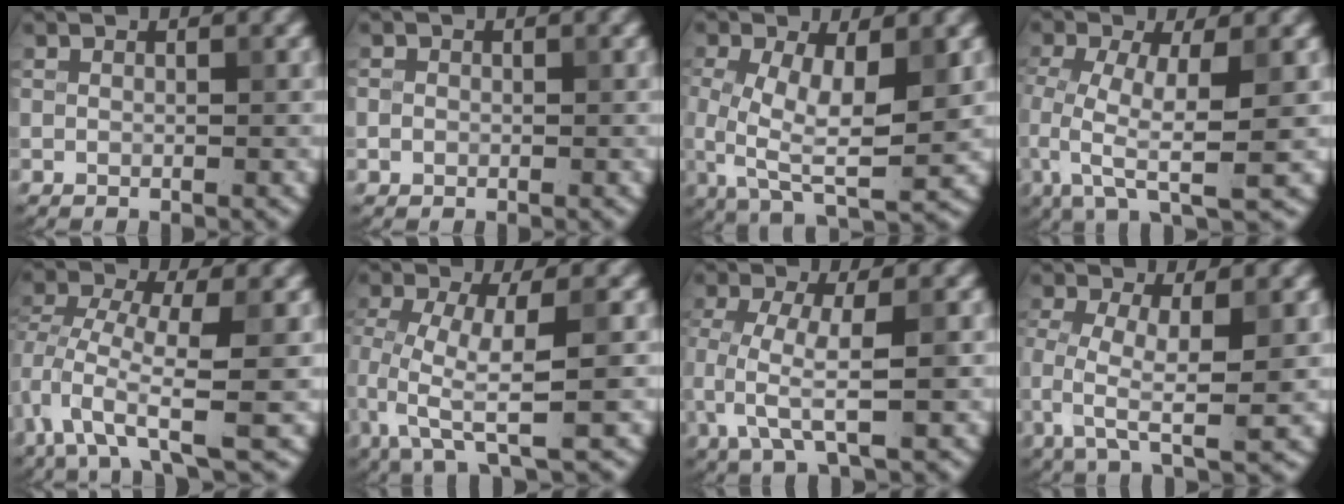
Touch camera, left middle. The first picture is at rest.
{"total": 0.7, "force": [-0.1, 0.7, 0.1], "torque": [0.005, -0.004, -0.004]}
{"total": 7.7, "force": [0.1, 3.3, 7.0], "torque": [-0.138, -0.003, -0.001]}
{"total": 6.8, "force": [-1.0, 2.3, 6.3], "torque": [-0.132, -0.008, -0.022]}
{"total": 5.6, "force": [-1.6, 2.1, 4.9], "torque": [-0.092, 0.003, -0.037]}
{"total": 6.0, "force": [-1.2, 1.6, 5.7], "torque": [-0.116, -0.008, -0.025]}
{"total": 4.9, "force": [-0.7, 1.5, 4.6], "torque": [-0.101, -0.005, -0.013]}
{"total": 5.0, "force": [-0.6, 1.6, 4.7], "torque": [-0.098, -0.008, -0.013]}